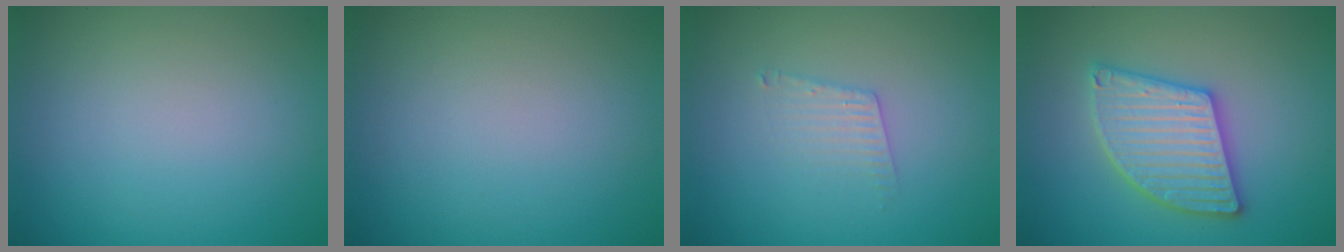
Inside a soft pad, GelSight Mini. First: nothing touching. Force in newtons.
{"total": 0.0}
{"total": 1.7, "press": 1.7, "slide": 0.0}
{"total": 5.5, "press": 5.4, "slide": 0.7}